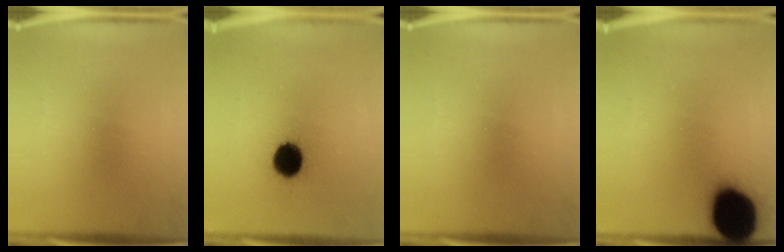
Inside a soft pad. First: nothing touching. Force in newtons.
{"total": 9.5}
{"total": 0.0}
{"total": 19.9}